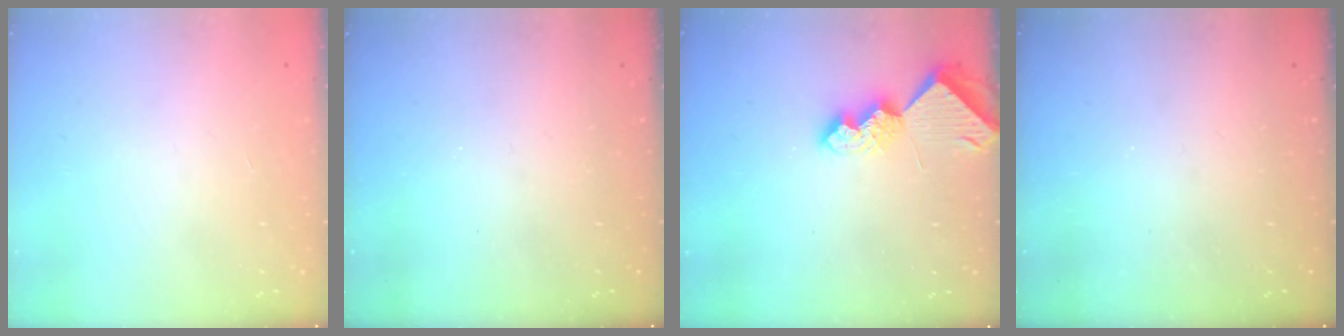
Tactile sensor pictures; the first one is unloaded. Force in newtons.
{"total": 0.0}
{"total": 7.5, "press": 7.5, "slide": 0.5}
{"total": 0.0}